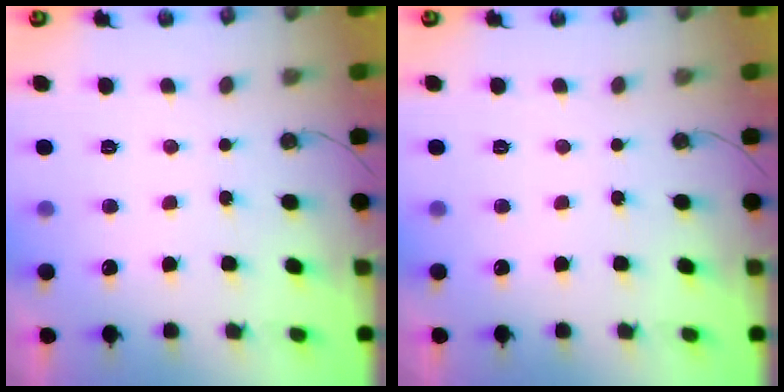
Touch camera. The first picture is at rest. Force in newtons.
{"total": 0.0}